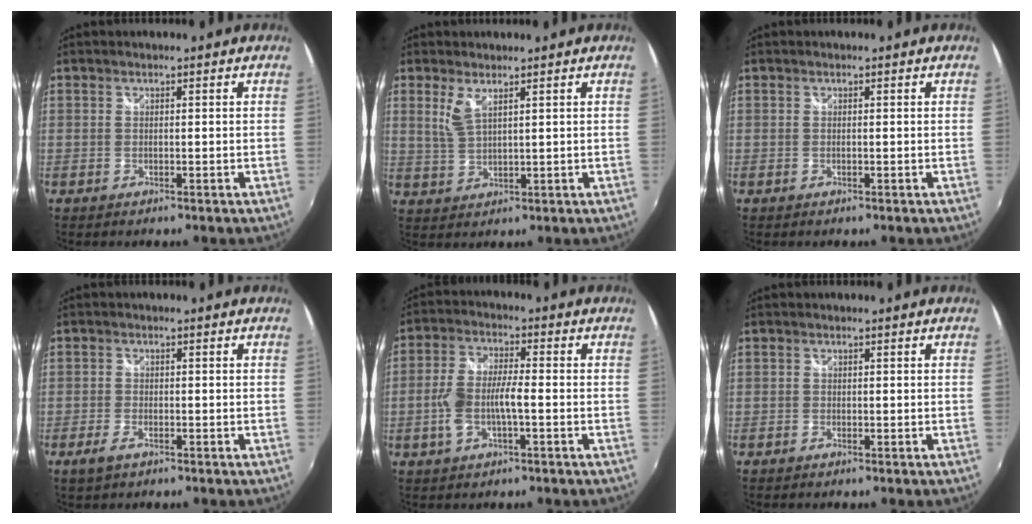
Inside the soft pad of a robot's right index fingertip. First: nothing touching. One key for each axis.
{"total": 3.6, "fx": 2.0, "fy": 1.0, "fz": 2.9, "tx": -0.060, "ty": -0.004, "tz": 0.042}
{"total": 0.0}
{"total": 3.0, "fx": -2.0, "fy": 1.3, "fz": 1.9, "tx": -0.048, "ty": -0.005, "tz": -0.039}
{"total": 7.7, "fx": -2.0, "fy": 2.9, "fz": 6.9, "tx": -0.146, "ty": 0.005, "tz": -0.037}
{"total": 0.0}